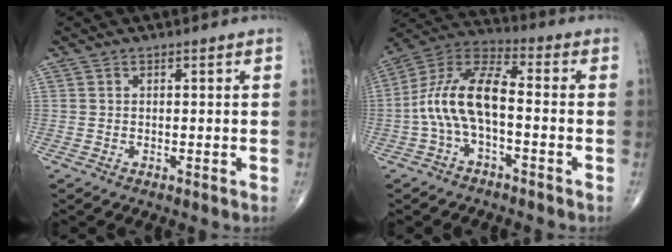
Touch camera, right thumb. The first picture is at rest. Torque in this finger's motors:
{"motor_torque": [0.38, 0.34, 1.22, -0.35, 0.13]}